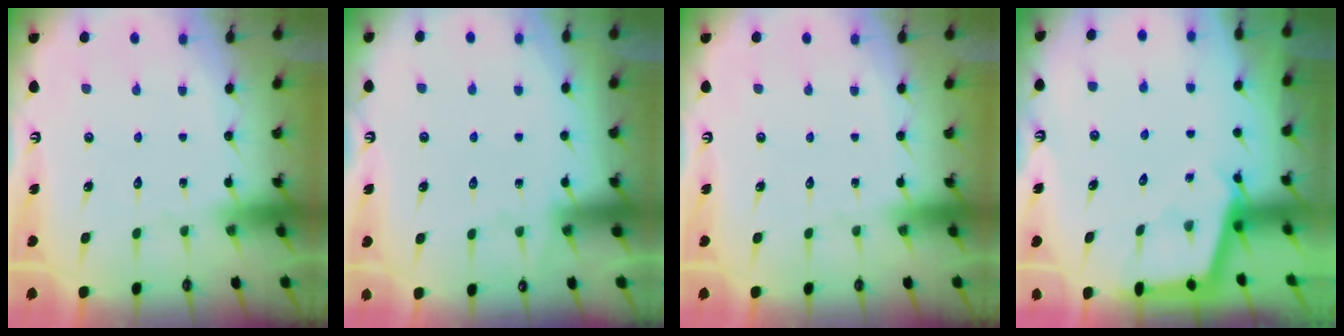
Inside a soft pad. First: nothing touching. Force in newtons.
{"total": 4.2, "press": 4.2, "slide": 0.6}
{"total": 0.0}
{"total": 2.5, "press": 2.5, "slide": 0.1}